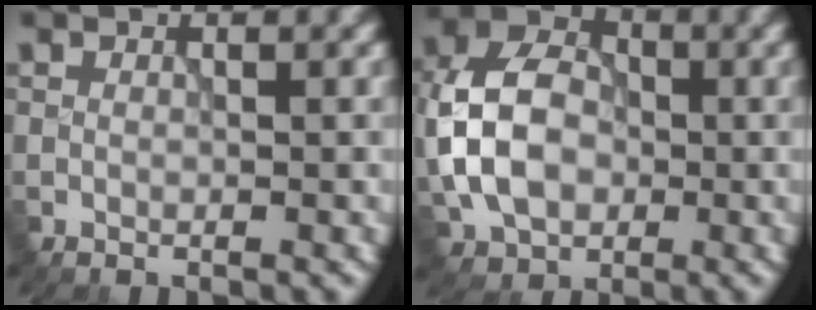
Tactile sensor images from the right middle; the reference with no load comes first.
{"total": 8.1, "force": [-0.9, 6.0, 5.4], "torque": [-0.119, 0.012, -0.029]}